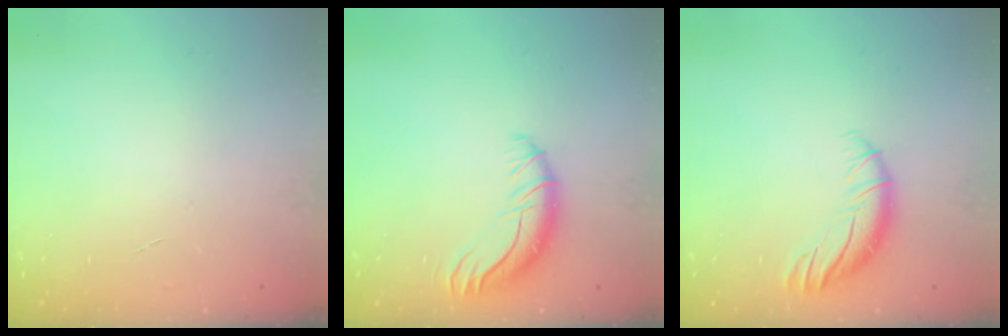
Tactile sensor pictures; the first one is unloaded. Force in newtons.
{"total": 10.4, "press": 10.1, "slide": 2.2}
{"total": 8.5, "press": 8.5, "slide": 0.6}